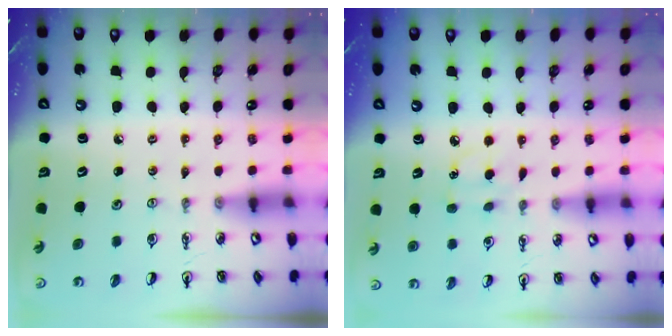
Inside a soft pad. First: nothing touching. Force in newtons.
{"total": 5.4, "press": 5.3, "slide": 0.6}